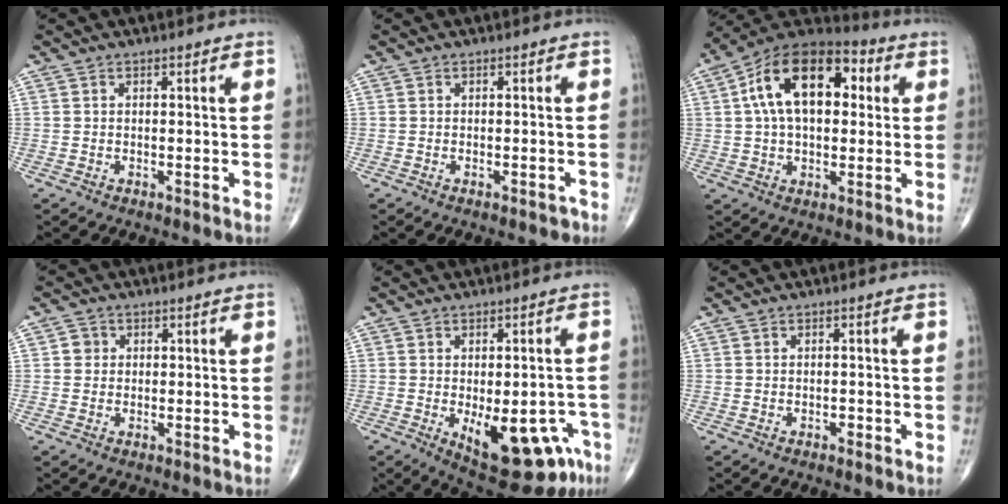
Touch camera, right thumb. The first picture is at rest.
{"total": 1.3, "force": [-0.9, 0.6, 0.7], "torque": [-0.011, 0.009, -0.009]}
{"total": 19.0, "force": [4.1, 11.0, 14.9], "torque": [-0.226, 0.025, 0.056]}
{"total": 2.0, "force": [0.3, 1.9, 0.5], "torque": [0.002, 0.002, 0.002]}
{"total": 15.5, "force": [-6.1, 7.0, 12.3], "torque": [-0.128, 0.014, -0.064]}
{"total": 0.6, "force": [-0.2, 0.5, 0.3], "torque": [-0.001, 0.001, -0.004]}